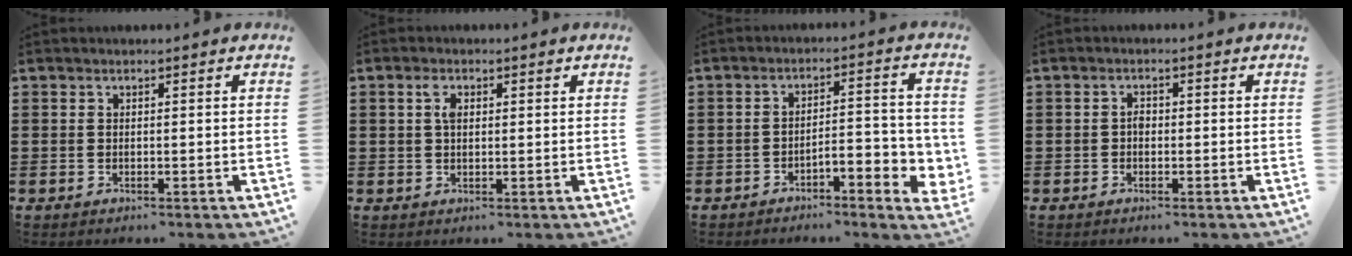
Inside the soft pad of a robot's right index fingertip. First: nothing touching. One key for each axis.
{"total": 2.6, "fx": 0.8, "fy": 1.1, "fz": 2.2, "tx": -0.039, "ty": 0.004, "tz": 0.011}
{"total": 4.3, "fx": -2.6, "fy": 1.3, "fz": 3.2, "tx": -0.054, "ty": 0.007, "tz": -0.050}
{"total": 1.4, "fx": -0.3, "fy": 0.9, "fz": 1.1, "tx": -0.022, "ty": 0.002, "tz": -0.006}